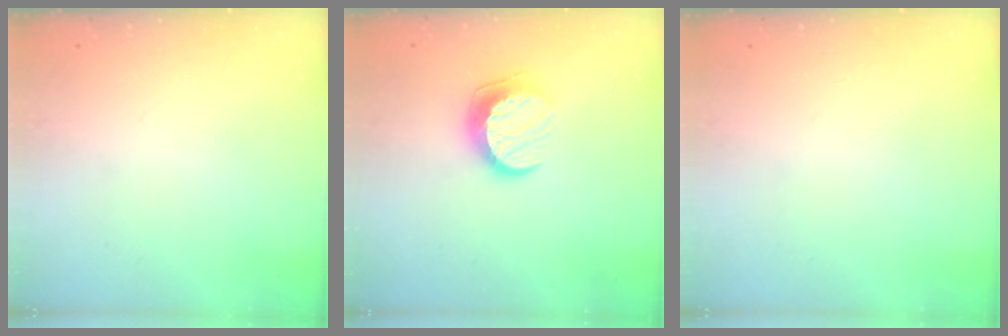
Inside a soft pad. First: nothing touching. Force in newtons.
{"total": 10.2, "press": 10.2, "slide": 0.7}
{"total": 0.0}